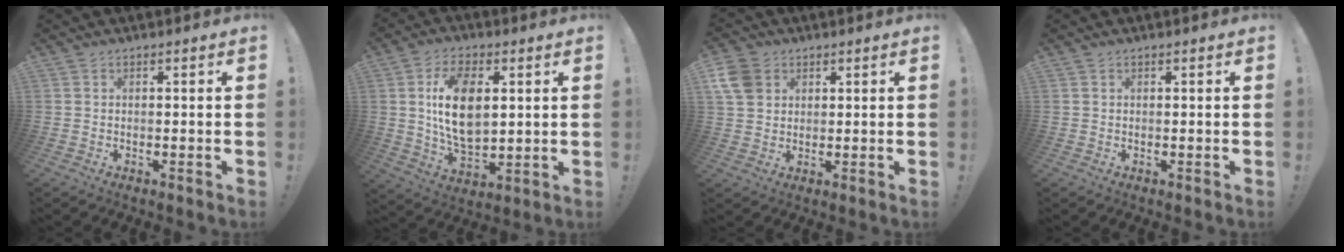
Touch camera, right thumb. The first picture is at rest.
{"total": 15.2, "force": [3.0, 8.8, 12.1], "torque": [-0.209, -0.006, 0.049]}
{"total": 7.6, "force": [3.2, 6.1, 3.3], "torque": [-0.057, -0.009, 0.067]}
{"total": 0.0}